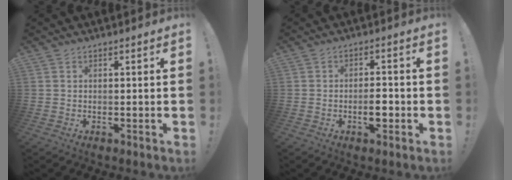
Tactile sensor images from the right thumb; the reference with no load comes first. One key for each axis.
{"total": 4.8, "fx": -1.7, "fy": 2.1, "fz": 4.0, "tx": -0.056, "ty": 0.003, "tz": -0.032}